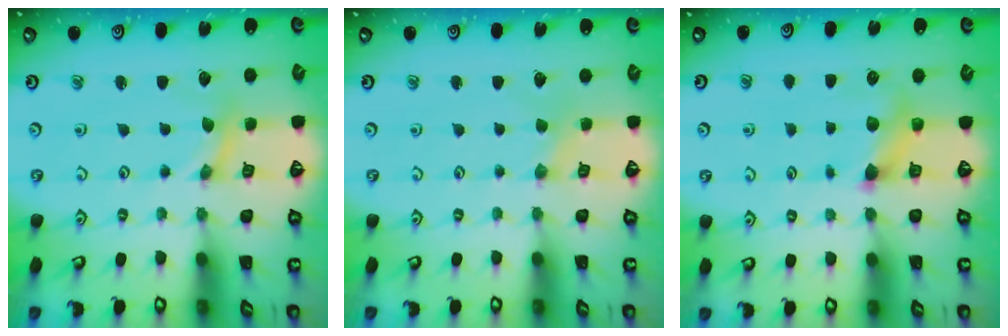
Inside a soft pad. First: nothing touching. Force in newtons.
{"total": 0.0}
{"total": 5.9, "press": 5.9, "slide": 0.7}